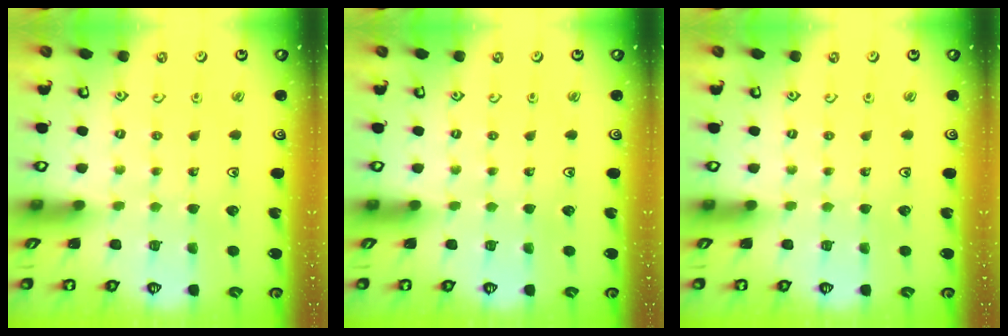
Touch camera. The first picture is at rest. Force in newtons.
{"total": 0.0}
{"total": 0.0}